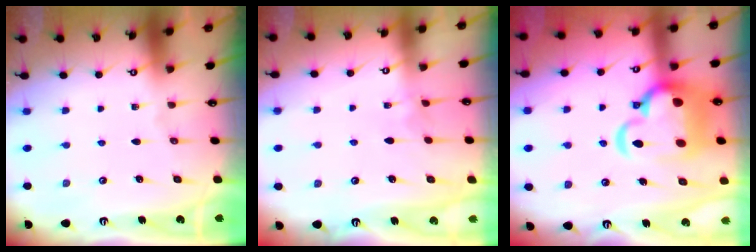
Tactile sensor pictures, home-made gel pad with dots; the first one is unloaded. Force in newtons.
{"total": 2.7, "press": 2.6, "slide": 0.3}
{"total": 11.8, "press": 11.6, "slide": 2.3}